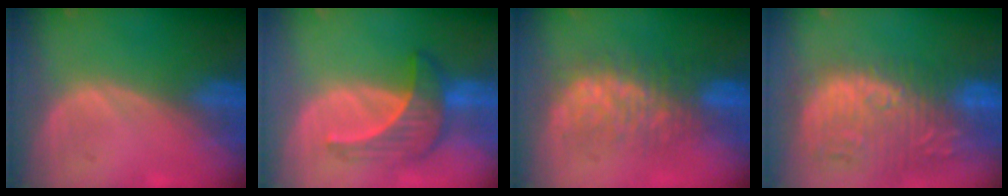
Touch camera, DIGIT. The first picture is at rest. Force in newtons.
{"total": 7.0, "press": 6.6, "slide": 2.2}
{"total": 7.8, "press": 7.7, "slide": 1.4}
{"total": 13.7, "press": 12.2, "slide": 6.3}